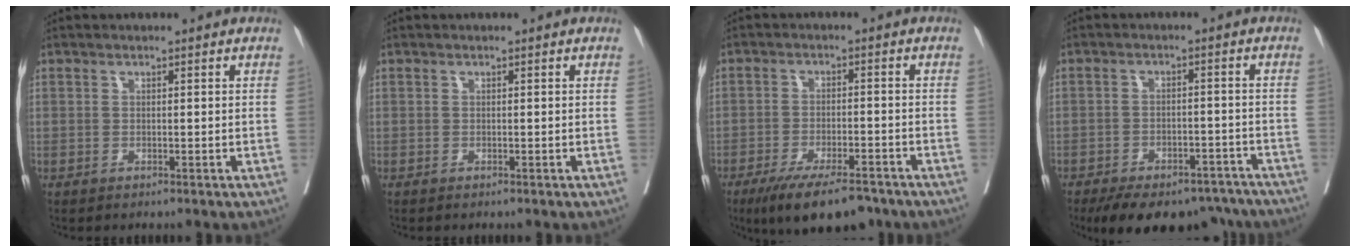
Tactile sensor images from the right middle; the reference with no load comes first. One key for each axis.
{"total": 0.0}
{"total": 11.0, "fx": -8.4, "fy": 3.0, "fz": 6.5, "tx": -0.103, "ty": -0.017, "tz": -0.134}
{"total": 17.1, "fx": -13.8, "fy": 7.6, "fz": 6.7, "tx": -0.124, "ty": 0.004, "tz": -0.178}